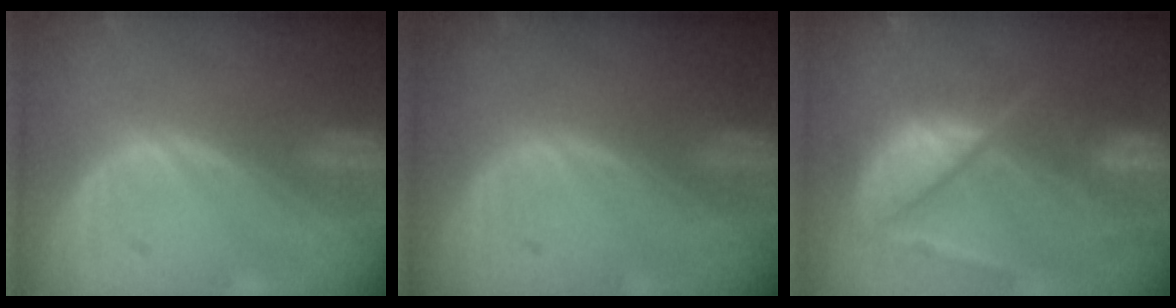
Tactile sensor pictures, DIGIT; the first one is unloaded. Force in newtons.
{"total": 0.0}
{"total": 10.6, "press": 8.7, "slide": 6.0}